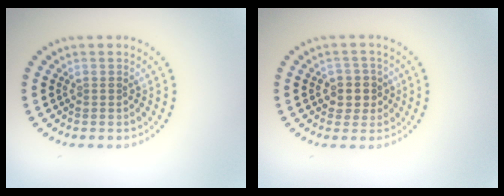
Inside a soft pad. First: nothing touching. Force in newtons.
{"total": 2.6, "press": 2.3, "slide": 1.1}